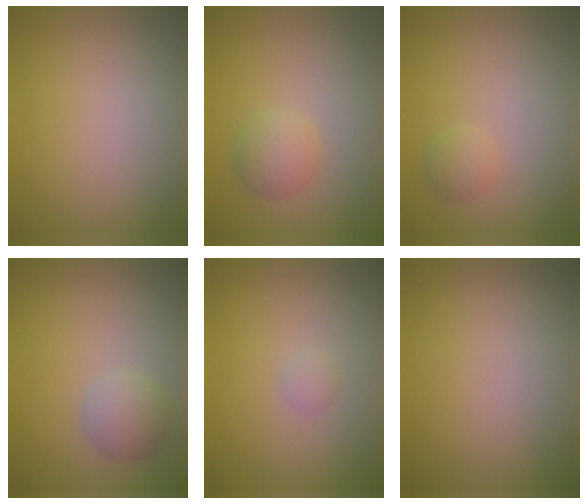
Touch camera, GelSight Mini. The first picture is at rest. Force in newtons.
{"total": 2.4, "press": 2.4, "slide": 0.2}
{"total": 1.3, "press": 1.3, "slide": 0.1}
{"total": 1.9, "press": 1.9, "slide": 0.1}
{"total": 0.7, "press": 0.7, "slide": 0.0}
{"total": 0.0}